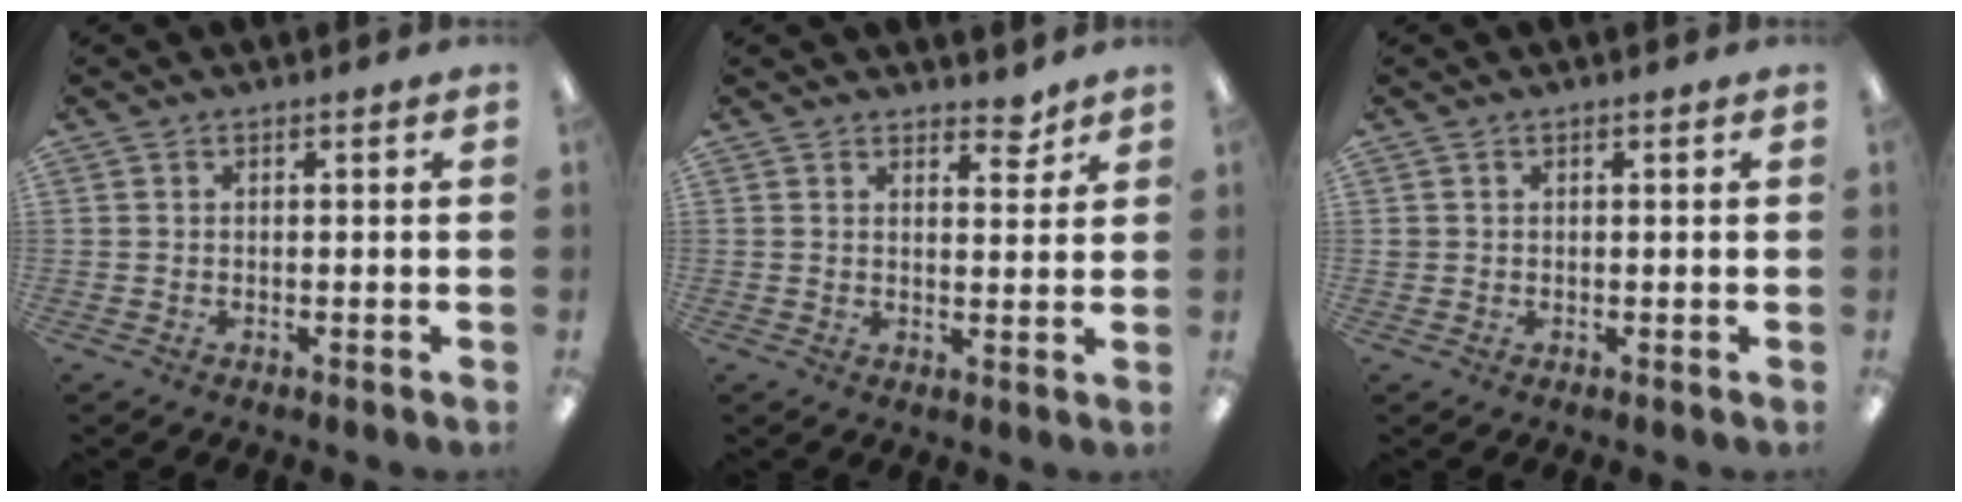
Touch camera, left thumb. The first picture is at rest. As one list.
[{"total": 4.1, "force": [3.5, 1.7, 1.4], "torque": [0.000, -0.023, 0.058]}, {"total": 0.9, "force": [0.2, 0.8, 0.2], "torque": [-0.003, 0.005, 0.002]}]